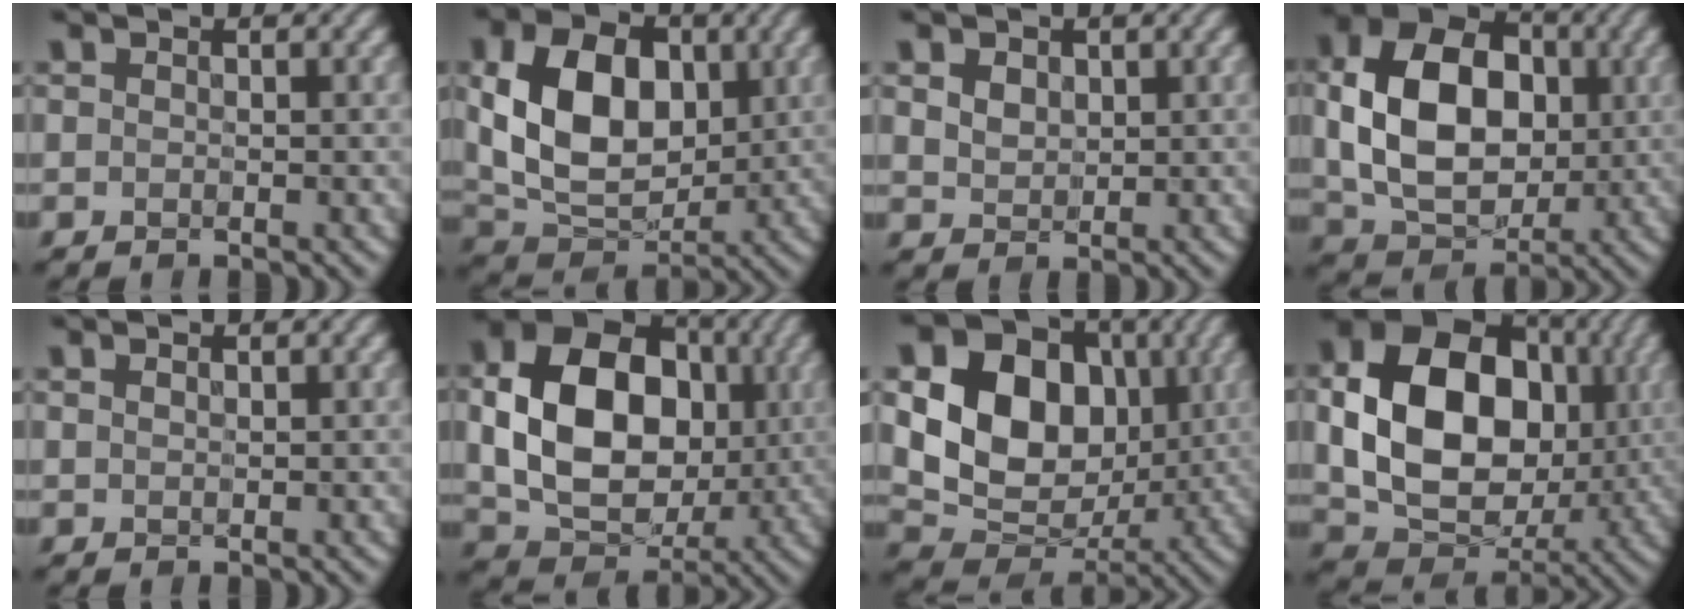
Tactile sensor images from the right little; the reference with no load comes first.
{"total": 10.4, "force": [1.2, 7.0, 7.6], "torque": [-0.153, 0.001, 0.017]}
{"total": 2.4, "force": [0.9, 1.8, 1.3], "torque": [-0.036, 0.002, 0.016]}
{"total": 11.3, "force": [0.4, 8.1, 7.9], "torque": [-0.152, 0.004, 0.006]}
{"total": 0.6, "force": [0.4, 0.3, 0.4], "torque": [-0.005, 0.004, 0.007]}
{"total": 12.7, "force": [0.4, 9.5, 8.5], "torque": [-0.162, -0.005, 0.010]}
{"total": 13.6, "force": [2.0, 10.6, 8.3], "torque": [-0.148, 0.016, 0.028]}
{"total": 14.4, "force": [0.6, 10.8, 9.5], "torque": [-0.180, -0.006, 0.013]}